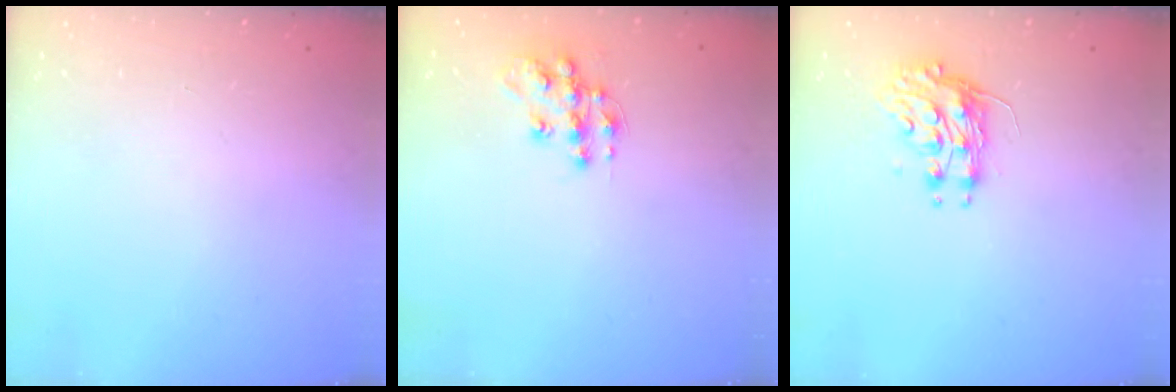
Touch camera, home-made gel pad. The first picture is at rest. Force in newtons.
{"total": 11.8, "press": 11.8, "slide": 0.7}
{"total": 8.4, "press": 8.4, "slide": 0.3}